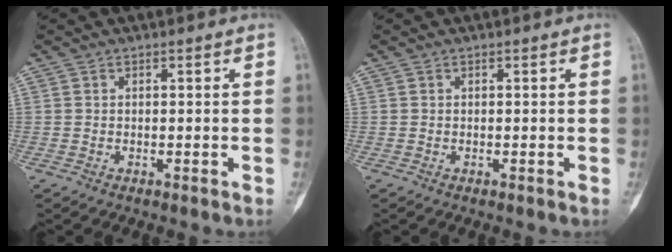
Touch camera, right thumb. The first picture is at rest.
{"total": 0.0}